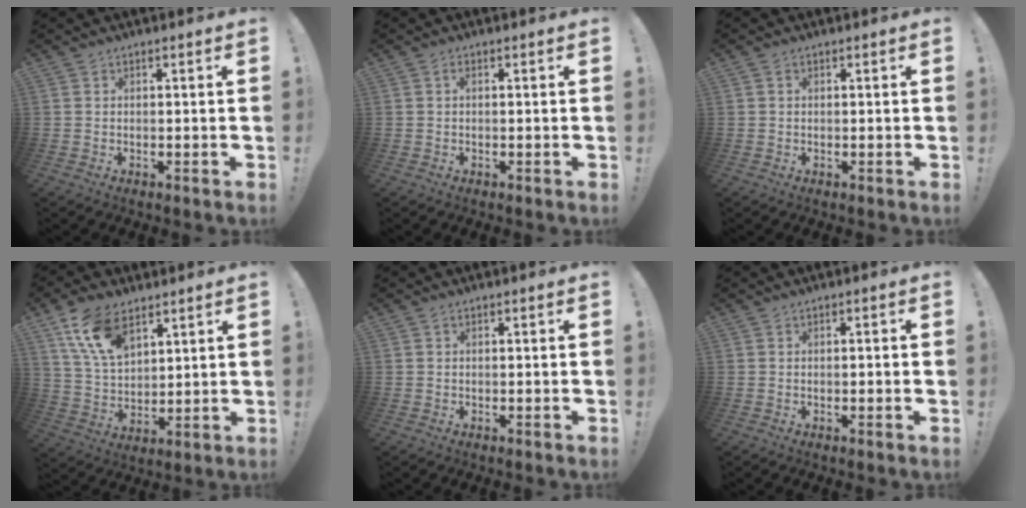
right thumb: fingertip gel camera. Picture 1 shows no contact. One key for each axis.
{"total": 0.8, "fx": -0.1, "fy": 0.1, "fz": 0.8, "tx": -0.017, "ty": 0.002, "tz": -0.003}
{"total": 0.5, "fx": 0.2, "fy": 0.5, "fz": 0.2, "tx": -0.012, "ty": 0.006, "tz": 0.005}
{"total": 14.0, "fx": 8.4, "fy": 7.6, "fz": 8.2, "tx": -0.155, "ty": -0.028, "tz": 0.162}
{"total": 0.6, "fx": -0.1, "fy": 0.2, "fz": 0.5, "tx": -0.013, "ty": 0.002, "tz": -0.002}
{"total": 0.9, "fx": -0.5, "fy": -0.2, "fz": 0.7, "tx": -0.011, "ty": -0.001, "tz": -0.010}